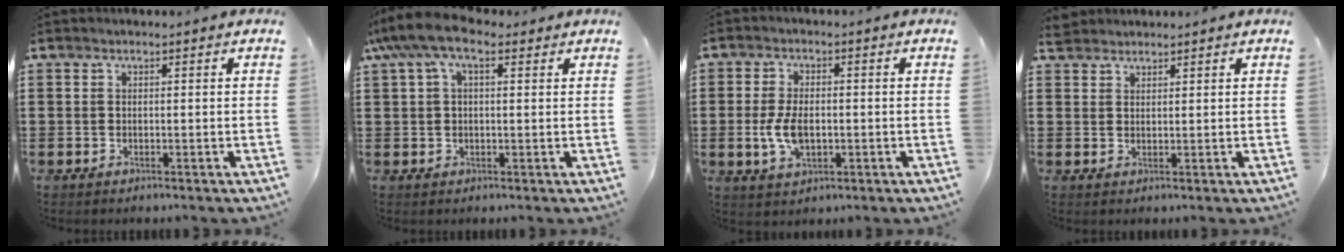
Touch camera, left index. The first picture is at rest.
{"total": 6.7, "force": [3.3, 2.5, 5.2], "torque": [-0.114, 0.007, 0.056]}
{"total": 5.6, "force": [-0.8, 2.9, 4.7], "torque": [-0.105, -0.002, -0.019]}
{"total": 2.0, "force": [1.9, 0.6, 0.0], "torque": [-0.006, 0.003, 0.038]}